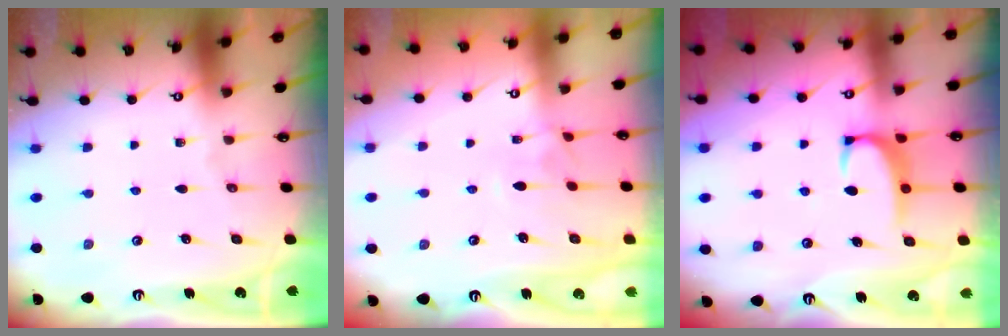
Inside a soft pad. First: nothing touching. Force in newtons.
{"total": 2.4, "press": 2.4, "slide": 0.7}
{"total": 2.3, "press": 2.3, "slide": 0.6}